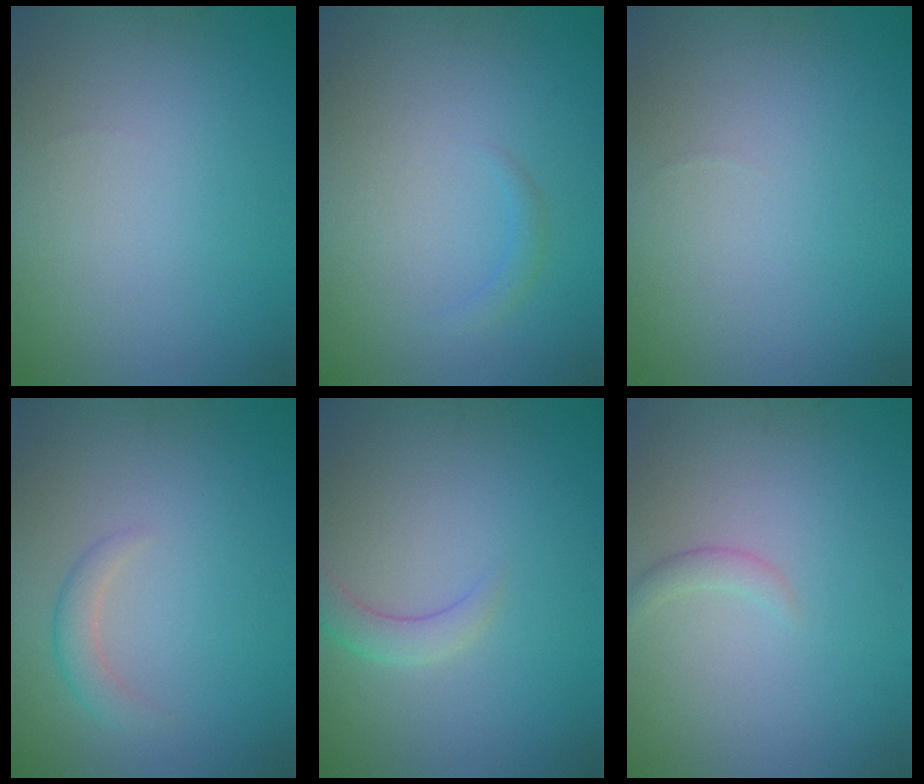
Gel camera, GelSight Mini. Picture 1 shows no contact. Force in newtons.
{"total": 0.8, "press": 0.8, "slide": 0.0}
{"total": 0.0}
{"total": 1.6, "press": 1.6, "slide": 0.1}
{"total": 1.9, "press": 1.9, "slide": 0.2}
{"total": 1.0, "press": 1.0, "slide": 0.1}